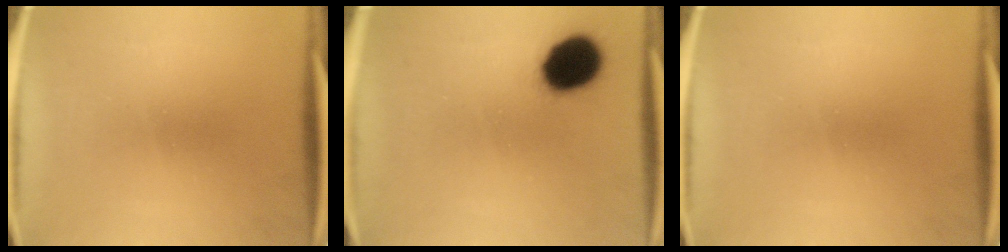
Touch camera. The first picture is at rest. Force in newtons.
{"total": 13.0}
{"total": 0.0}